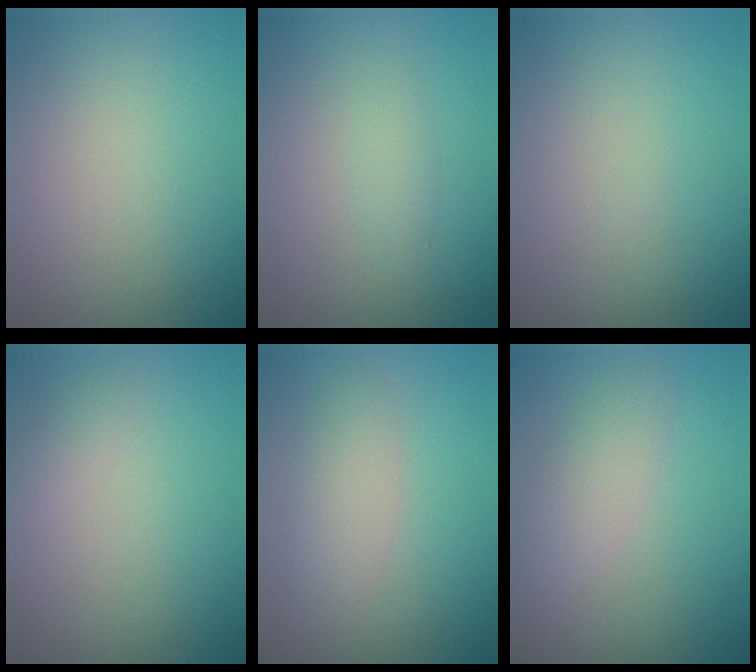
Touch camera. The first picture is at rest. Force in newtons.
{"total": 0.9, "press": 0.9, "slide": 0.0}
{"total": 0.0}
{"total": 0.7, "press": 0.7, "slide": 0.0}
{"total": 2.5, "press": 2.5, "slide": 0.1}
{"total": 2.5, "press": 2.5, "slide": 0.1}